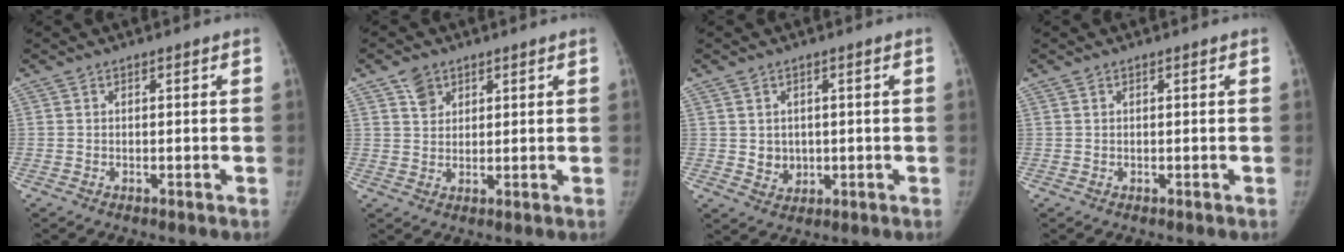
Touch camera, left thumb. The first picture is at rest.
{"total": 3.6, "force": [2.2, 2.6, 1.1], "torque": [-0.002, -0.021, 0.040]}
{"total": 3.3, "force": [0.1, 2.9, 1.4], "torque": [-0.009, -0.011, 0.012]}
{"total": 0.0}